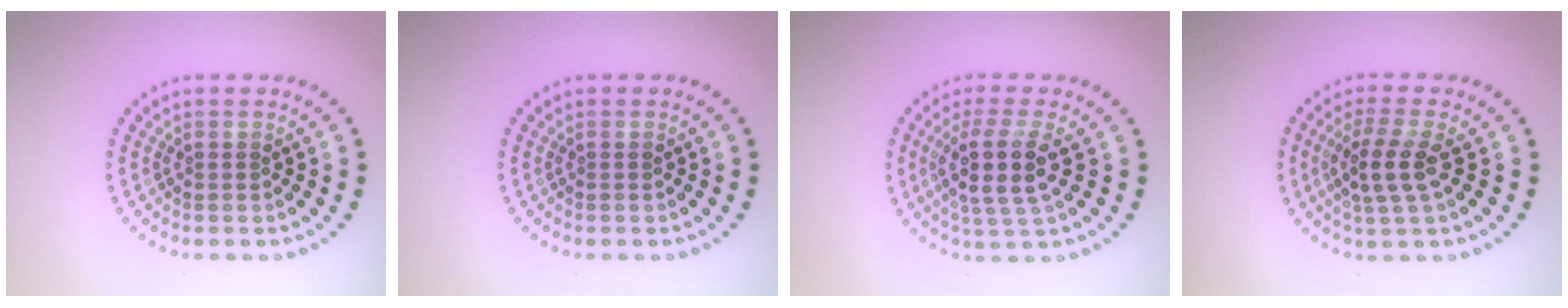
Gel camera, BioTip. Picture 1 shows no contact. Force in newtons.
{"total": 0.0}
{"total": 4.1, "press": 3.4, "slide": 2.2}
{"total": 3.3, "press": 2.9, "slide": 1.6}